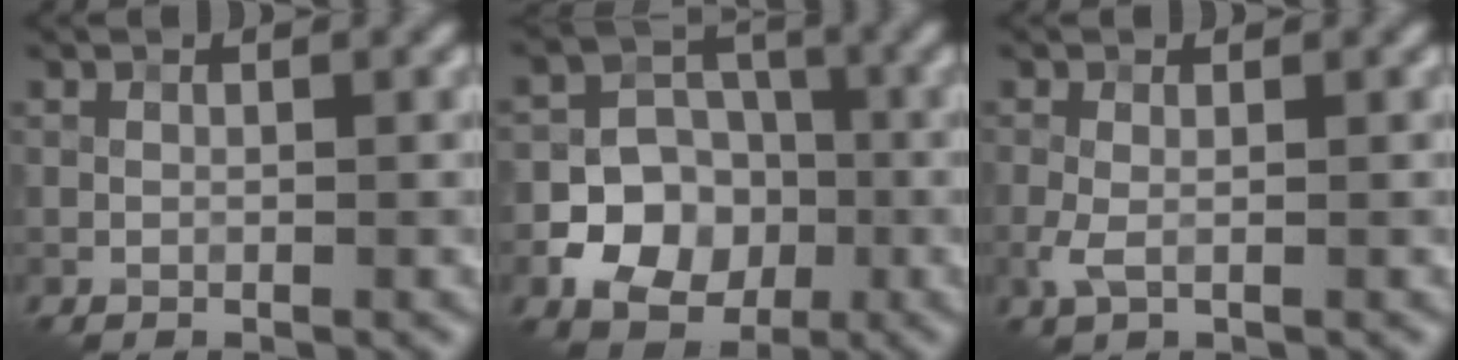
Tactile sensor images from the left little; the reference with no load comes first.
{"total": 9.0, "force": [-2.9, 7.9, 3.3], "torque": [-0.034, -0.007, -0.072]}
{"total": 1.6, "force": [-0.3, 0.5, 1.5], "torque": [-0.036, -0.001, -0.008]}